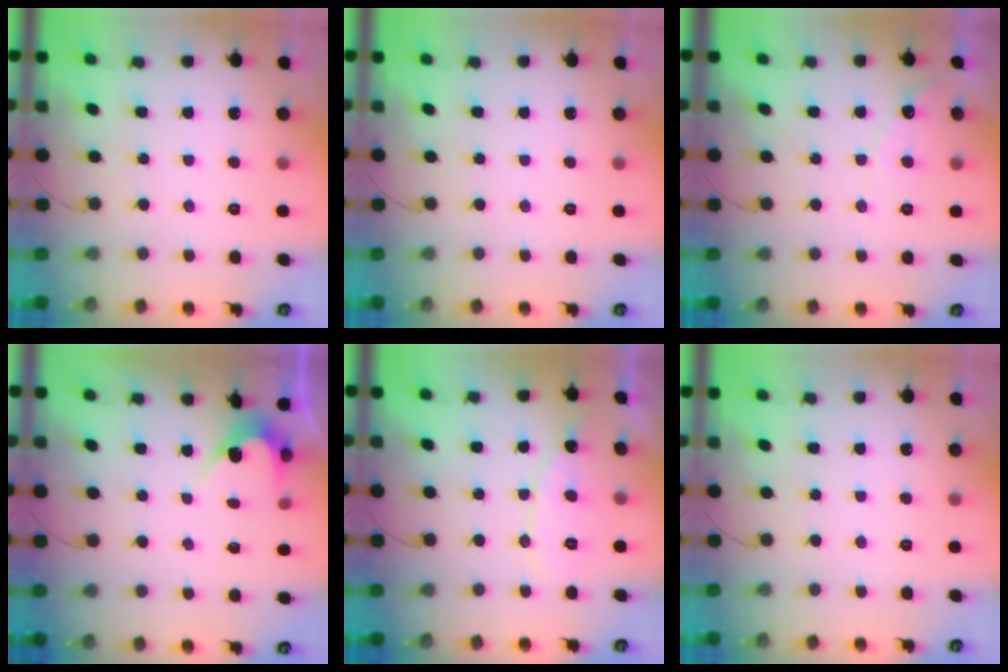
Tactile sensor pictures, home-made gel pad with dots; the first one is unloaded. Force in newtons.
{"total": 0.0}
{"total": 4.2, "press": 4.2, "slide": 0.2}
{"total": 2.9, "press": 2.9, "slide": 0.1}
{"total": 8.0, "press": 8.0, "slide": 0.7}
{"total": 0.0}